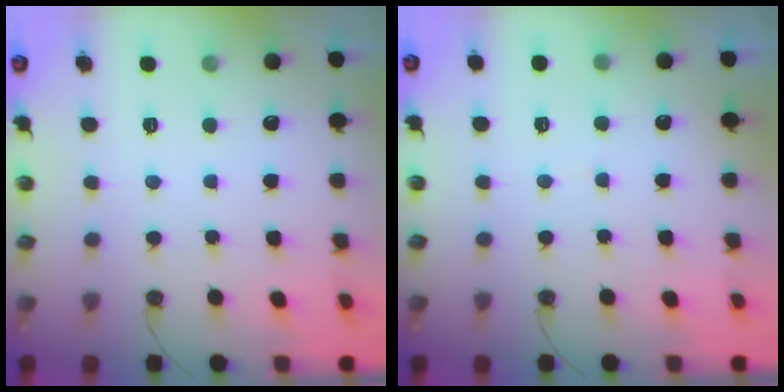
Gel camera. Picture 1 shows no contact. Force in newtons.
{"total": 2.2, "press": 2.1, "slide": 0.8}